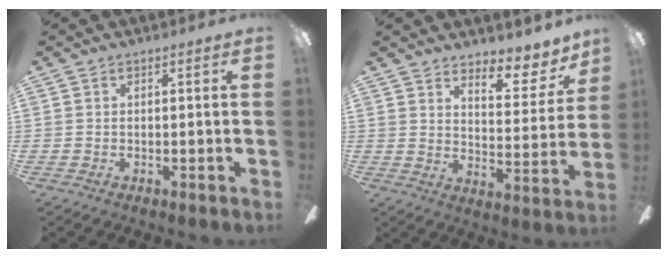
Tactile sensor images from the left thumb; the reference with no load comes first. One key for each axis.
{"total": 8.5, "fx": 7.0, "fy": 3.0, "fz": 3.7, "tx": -0.034, "ty": -0.065, "tz": 0.118}